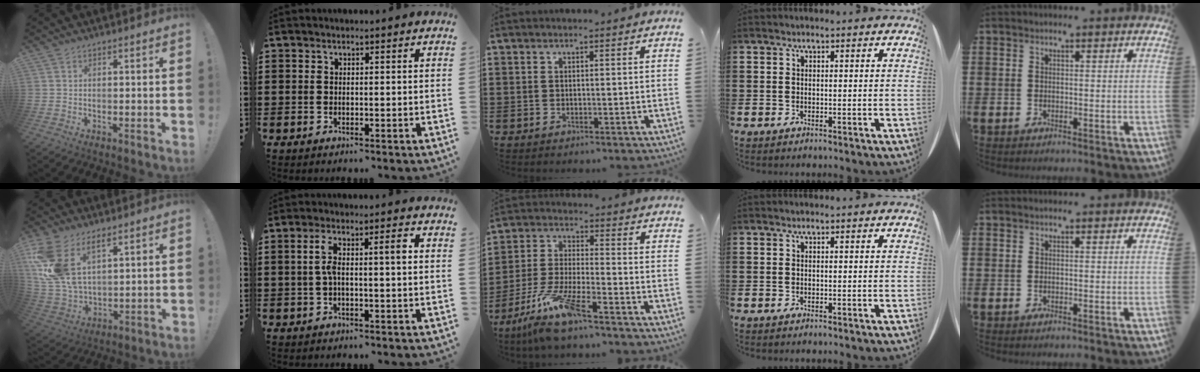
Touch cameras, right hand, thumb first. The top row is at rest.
{"thumb": {"total": 14.0, "force": [7.7, 7.8, 8.8], "torque": [-0.194, -0.039, 0.149]}, "index": {"total": 4.6, "force": [0.2, 1.0, 4.5], "torque": [-0.085, 0.008, -0.002]}, "middle": {"total": 9.2, "force": [-7.1, 0.6, 5.9], "torque": [-0.129, -0.007, -0.141]}}